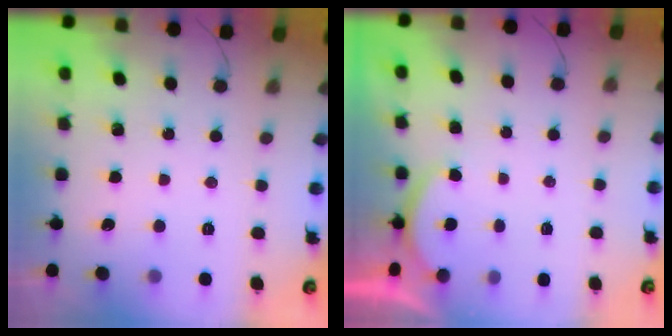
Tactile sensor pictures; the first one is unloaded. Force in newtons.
{"total": 1.7, "press": 1.6, "slide": 0.6}